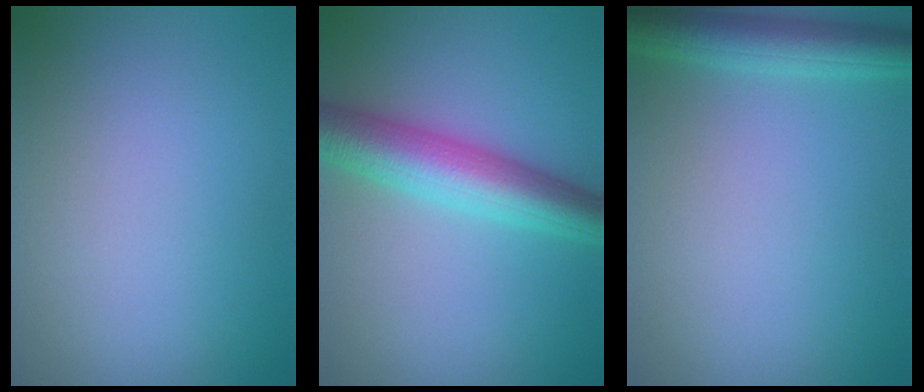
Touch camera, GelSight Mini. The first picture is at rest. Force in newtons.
{"total": 6.3, "press": 6.3, "slide": 0.1}
{"total": 4.0, "press": 4.0, "slide": 0.2}